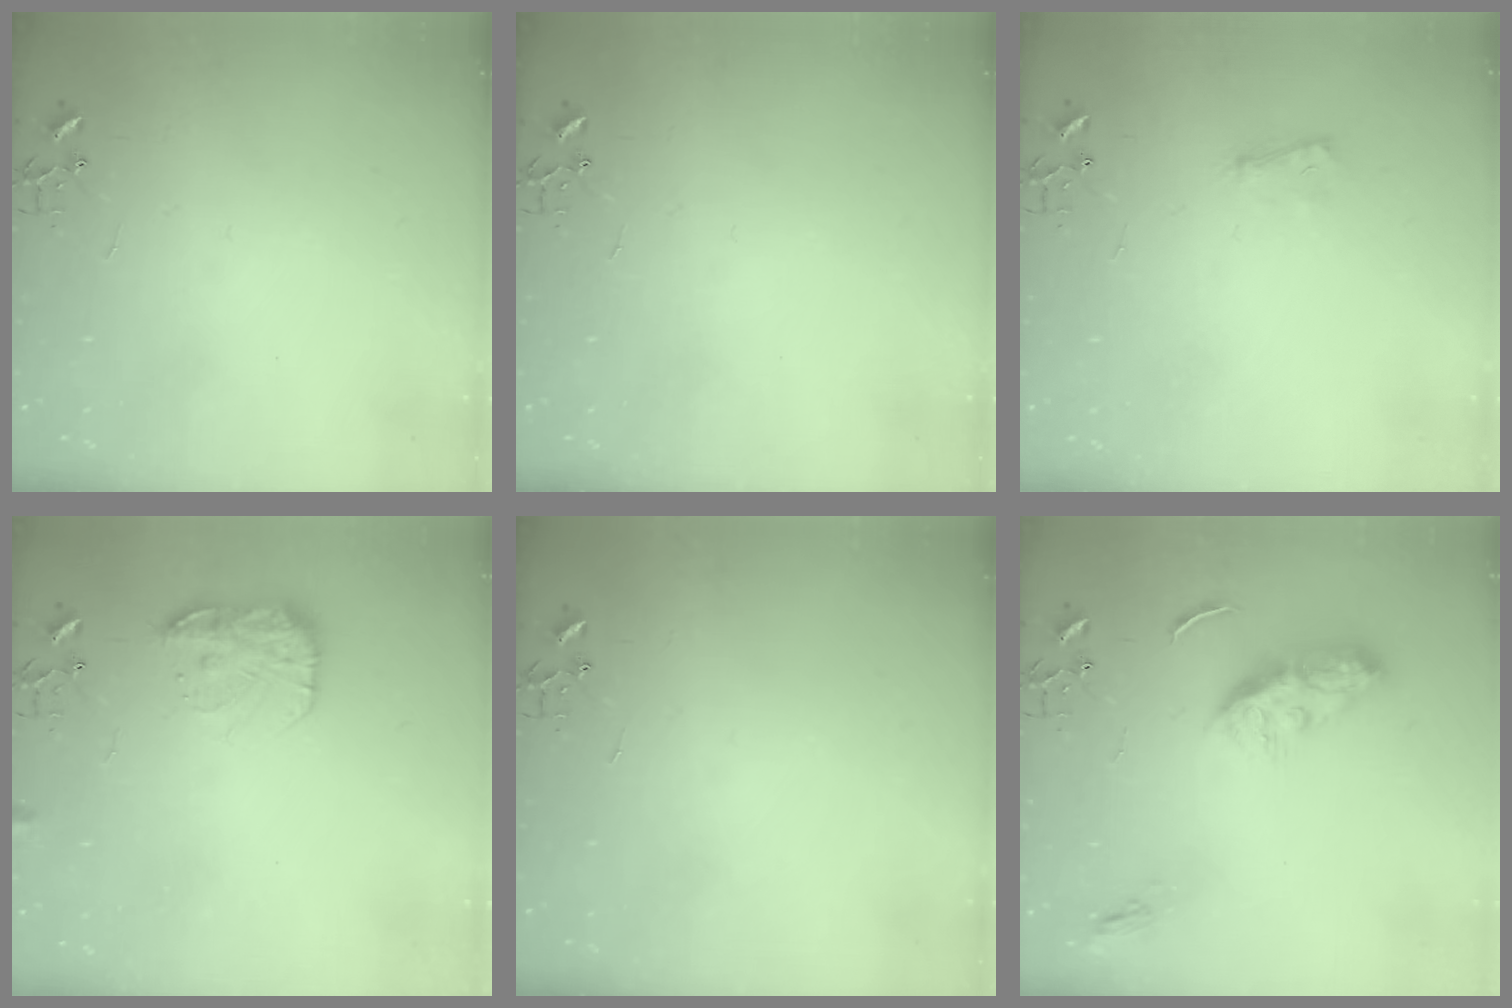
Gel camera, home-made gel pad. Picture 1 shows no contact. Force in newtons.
{"total": 0.0}
{"total": 6.6, "press": 6.6, "slide": 0.8}
{"total": 13.0, "press": 13.0, "slide": 0.5}
{"total": 0.0}
{"total": 10.8, "press": 10.8, "slide": 0.2}